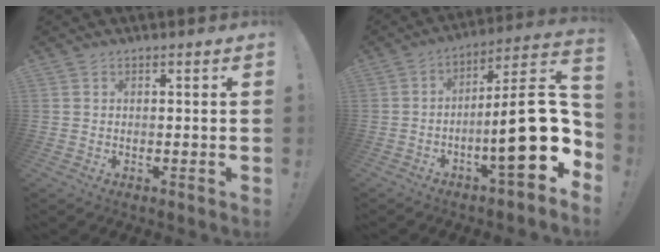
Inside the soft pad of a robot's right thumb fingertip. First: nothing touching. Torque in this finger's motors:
{"motor_torque": [2.29, 2.71, 1.76, -1.01, 0.15]}